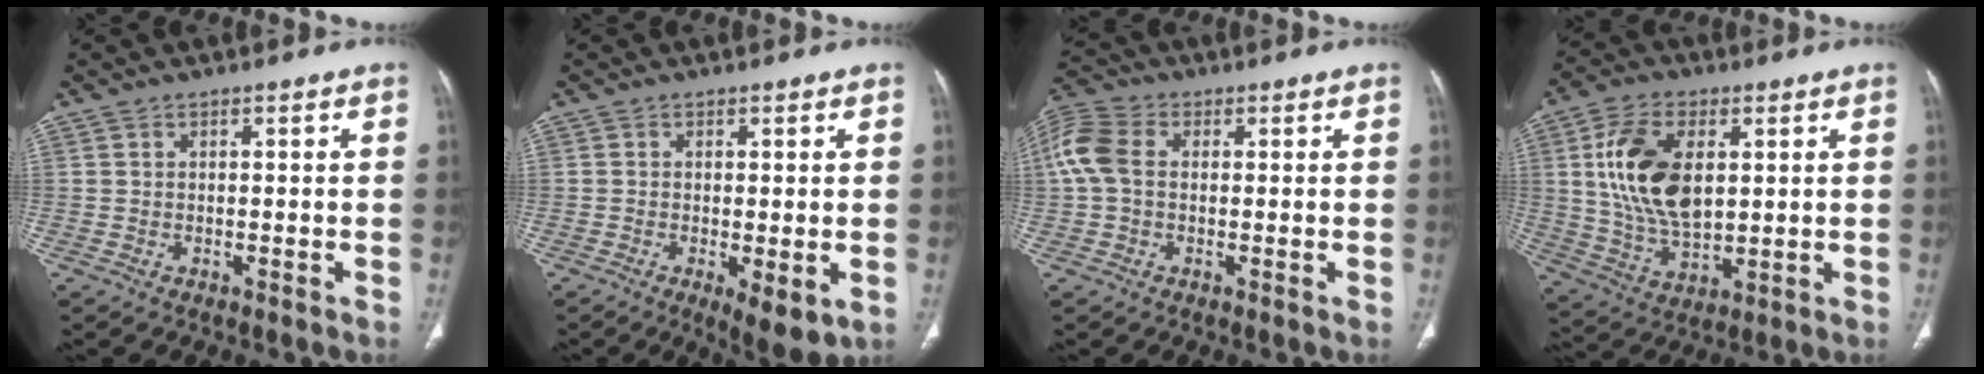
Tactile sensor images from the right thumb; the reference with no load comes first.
{"total": 6.0, "force": [-1.6, 2.0, 5.4], "torque": [-0.085, -0.019, -0.020]}
{"total": 8.3, "force": [0.7, 5.8, 5.8], "torque": [-0.141, 0.026, 0.009]}
{"total": 15.6, "force": [3.2, 8.9, 12.4], "torque": [-0.228, -0.009, 0.066]}